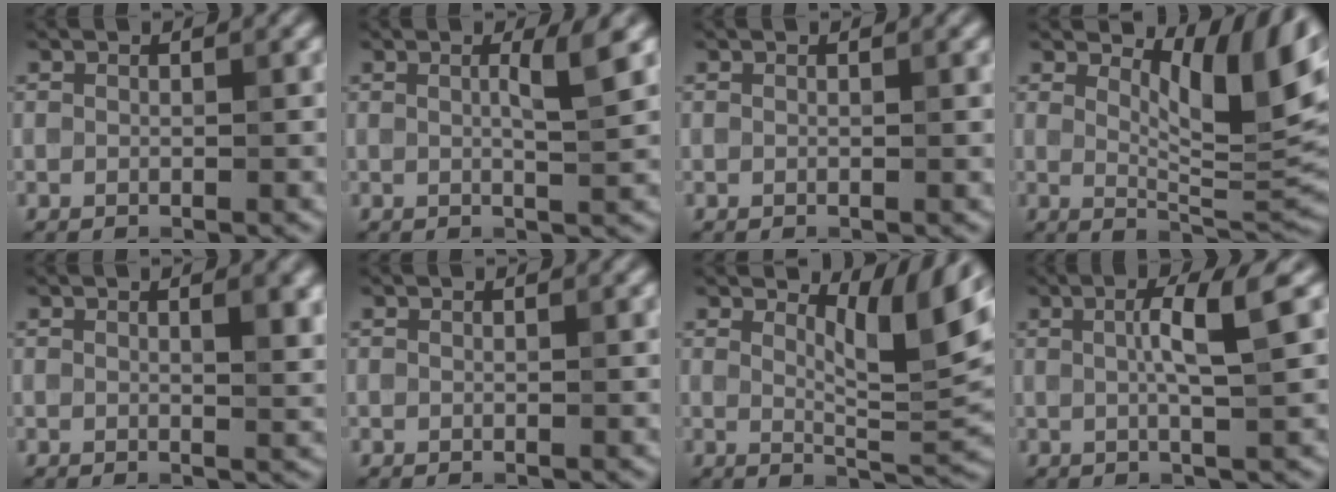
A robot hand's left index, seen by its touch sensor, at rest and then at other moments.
{"total": 2.6, "force": [0.6, 0.4, 2.5], "torque": [-0.037, -0.001, 0.003]}
{"total": 0.0}
{"total": 8.2, "force": [3.6, 3.0, 6.8], "torque": [-0.095, -0.010, 0.058]}
{"total": 2.8, "force": [0.8, 0.8, 2.5], "torque": [-0.027, 0.000, 0.011]}
{"total": 0.0}
{"total": 5.3, "force": [3.0, 1.3, 4.2], "torque": [-0.066, -0.008, 0.044]}
{"total": 4.2, "force": [0.8, 0.6, 4.1], "torque": [-0.065, 0.005, 0.008]}